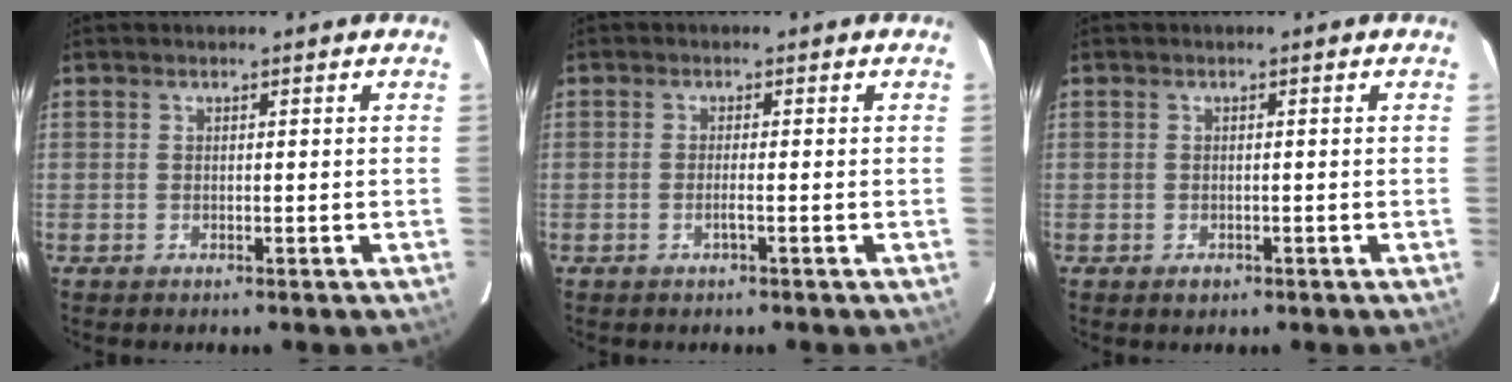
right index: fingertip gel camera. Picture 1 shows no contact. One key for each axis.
{"total": 1.3, "fx": -0.5, "fy": -0.2, "fz": 1.1, "tx": -0.023, "ty": 0.000, "tz": -0.011}
{"total": 1.1, "fx": -0.6, "fy": 0.8, "fz": 0.4, "tx": -0.006, "ty": 0.001, "tz": -0.005}